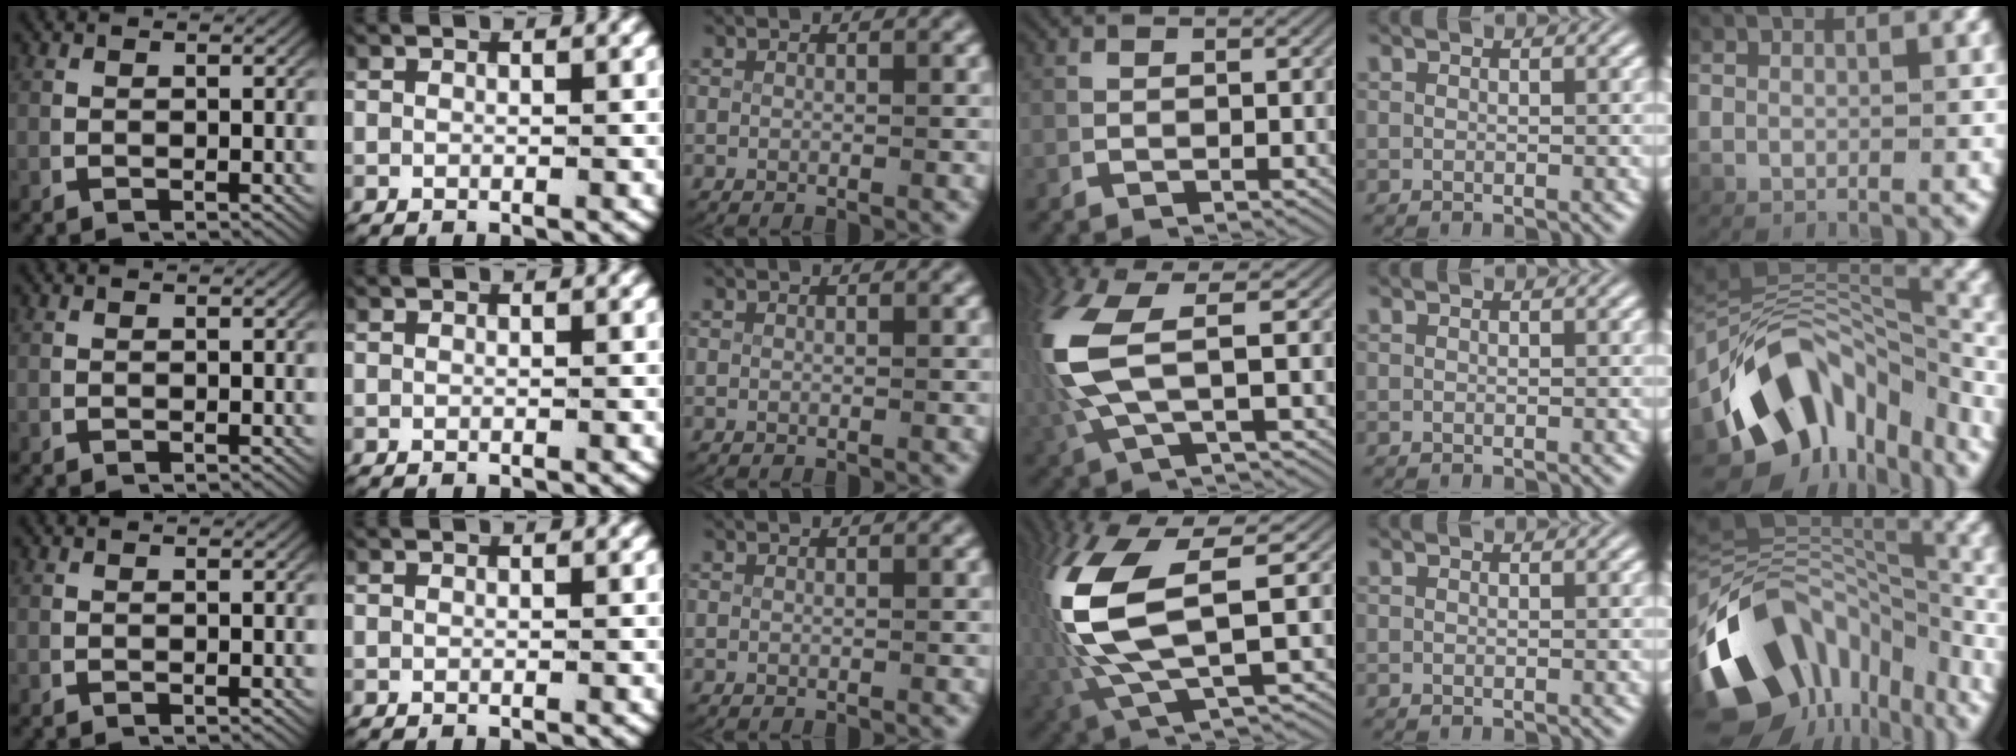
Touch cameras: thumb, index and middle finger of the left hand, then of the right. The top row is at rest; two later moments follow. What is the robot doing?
{"motion": "lift_and_place", "object": "fork"}